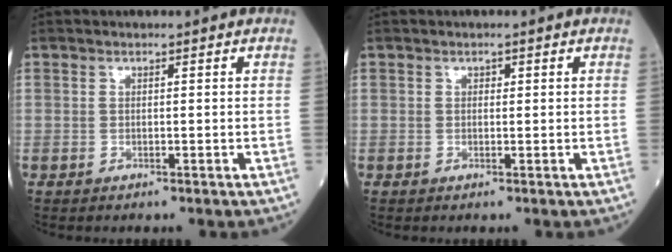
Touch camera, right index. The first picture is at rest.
{"total": 0.5, "force": [0.2, 0.4, 0.3], "torque": [-0.003, 0.001, 0.002]}